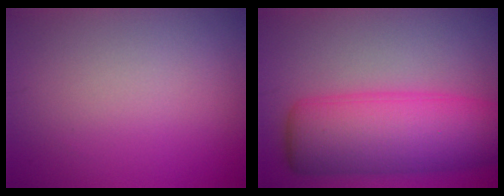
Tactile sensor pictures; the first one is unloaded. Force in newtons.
{"total": 10.5, "press": 10.5, "slide": 0.3}